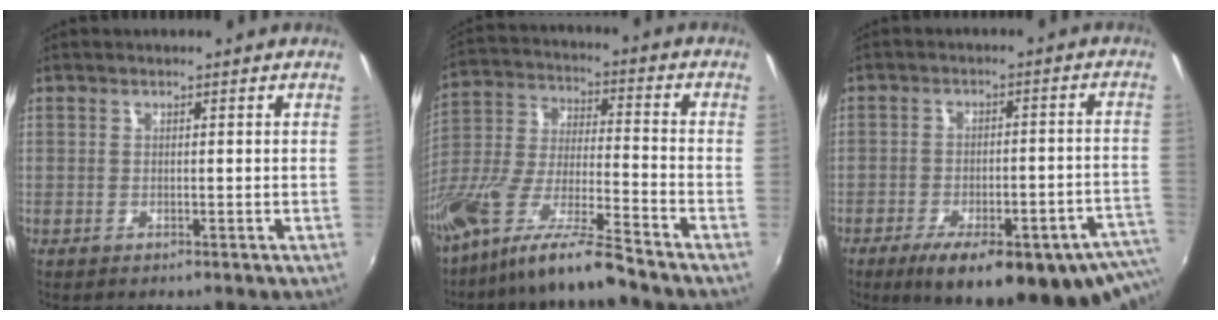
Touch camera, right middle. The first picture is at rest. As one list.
[{"total": 15.1, "force": [-11.9, 0.7, 9.2], "torque": [-0.184, -0.018, -0.231]}, {"total": 22.7, "force": [-15.5, 6.2, 15.4], "torque": [-0.212, -0.036, -0.197]}]